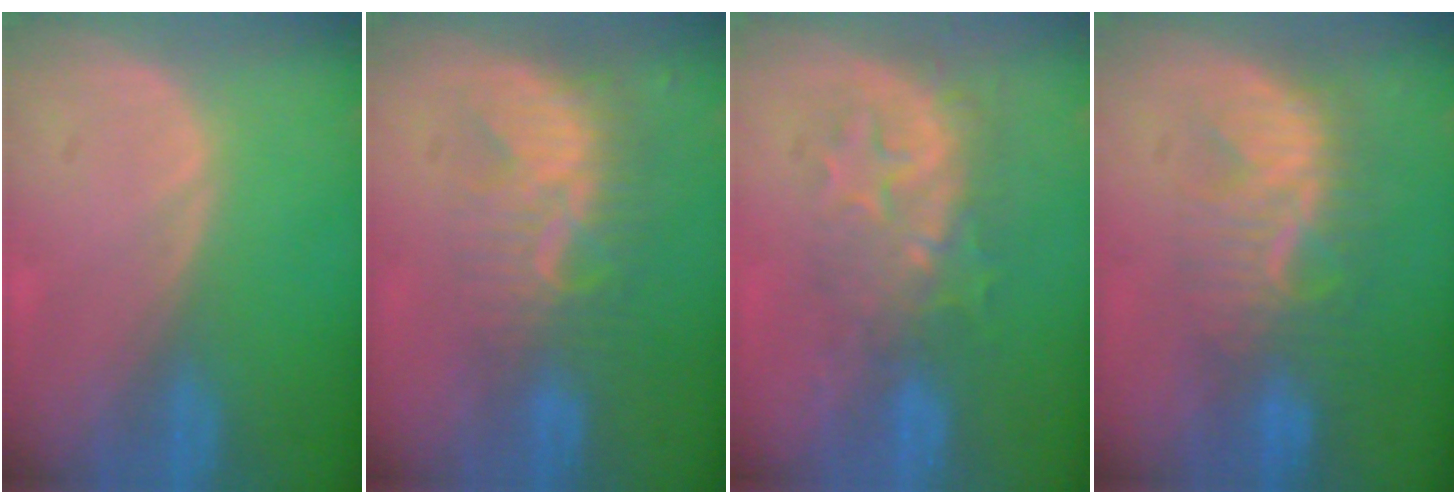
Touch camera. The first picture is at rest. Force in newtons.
{"total": 8.7, "press": 7.6, "slide": 4.3}
{"total": 8.5, "press": 7.9, "slide": 3.2}
{"total": 8.4, "press": 8.0, "slide": 2.4}